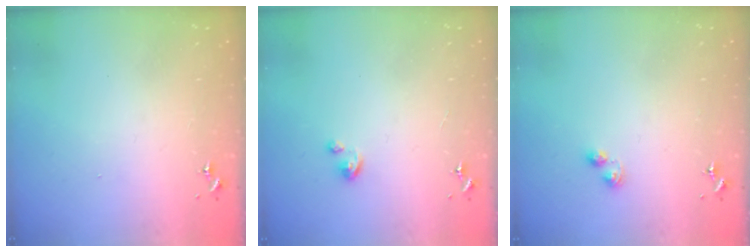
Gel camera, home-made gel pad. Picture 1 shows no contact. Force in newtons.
{"total": 2.9, "press": 2.9, "slide": 0.2}
{"total": 3.5, "press": 3.4, "slide": 0.4}